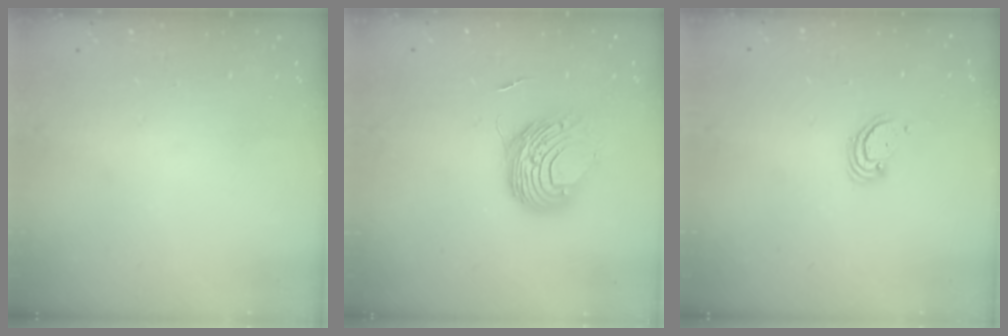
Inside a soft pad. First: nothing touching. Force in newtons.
{"total": 8.8, "press": 8.8, "slide": 0.8}
{"total": 2.6, "press": 2.6, "slide": 0.2}